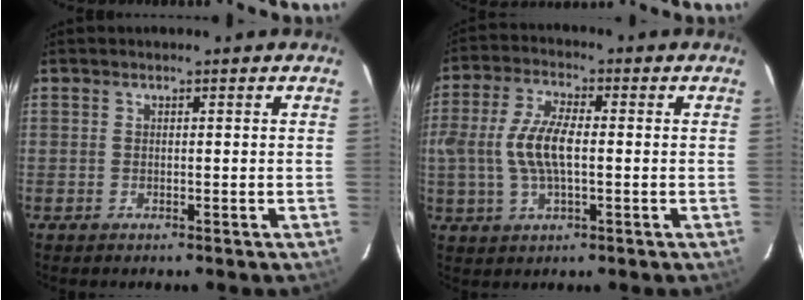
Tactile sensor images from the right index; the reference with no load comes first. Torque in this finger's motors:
{"motor_torque": [0.43, -0.04, 0.33, 0.15]}